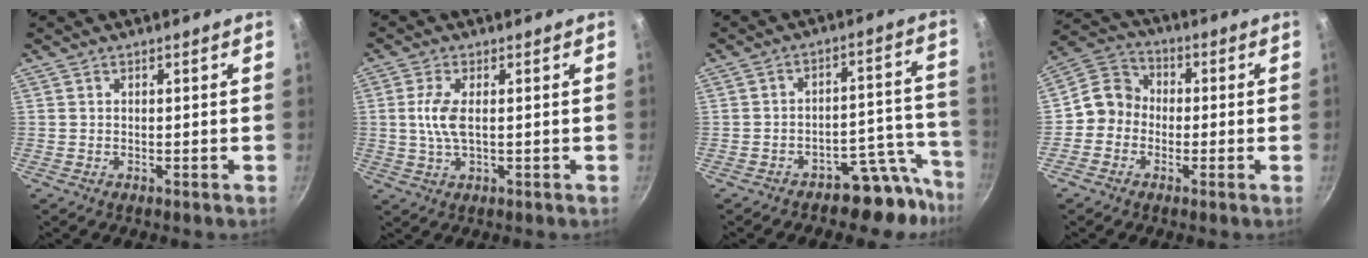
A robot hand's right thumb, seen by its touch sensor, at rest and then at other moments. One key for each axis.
{"total": 5.2, "fx": 0.4, "fy": 1.9, "fz": 4.8, "tx": -0.108, "ty": 0.001, "tz": 0.007}
{"total": 10.0, "fx": -8.1, "fy": 5.0, "fz": 3.2, "tx": 0.039, "ty": 0.102, "tz": -0.112}
{"total": 7.2, "fx": -1.5, "fy": 6.5, "fz": 2.7, "tx": -0.017, "ty": 0.026, "tz": -0.053}